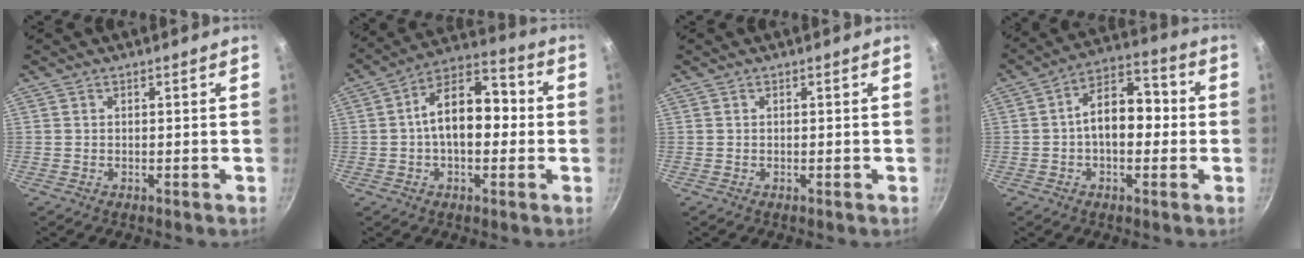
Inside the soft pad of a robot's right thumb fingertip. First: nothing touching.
{"total": 13.9, "force": [0.3, 8.0, 11.3], "torque": [-0.163, 0.040, -0.010]}
{"total": 0.0}
{"total": 11.4, "force": [-0.2, 6.9, 9.1], "torque": [-0.124, 0.037, -0.015]}